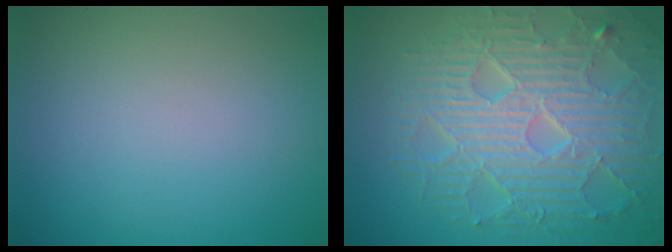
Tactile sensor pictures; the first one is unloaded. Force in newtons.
{"total": 9.6, "press": 6.4, "slide": 7.1}